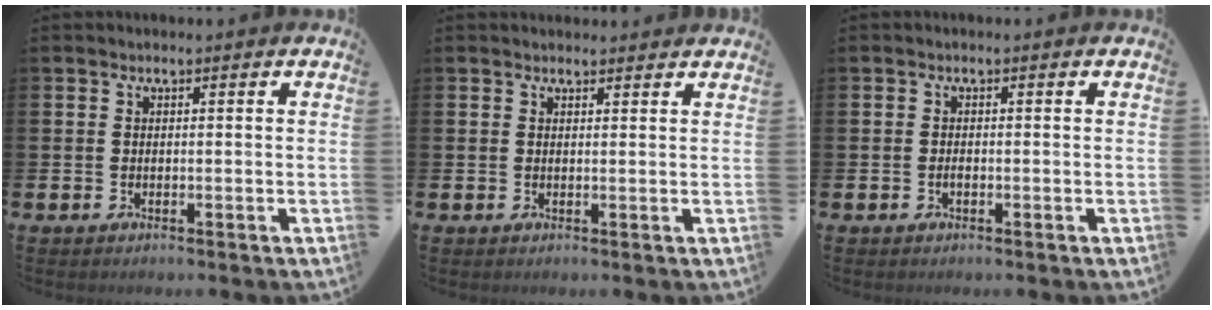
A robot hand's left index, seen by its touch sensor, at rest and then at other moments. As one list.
[{"total": 1.2, "force": [1.1, 0.4, 0.0], "torque": [0.007, -0.001, 0.019]}, {"total": 0.8, "force": [-0.4, 0.3, 0.7], "torque": [-0.020, 0.003, -0.007]}]